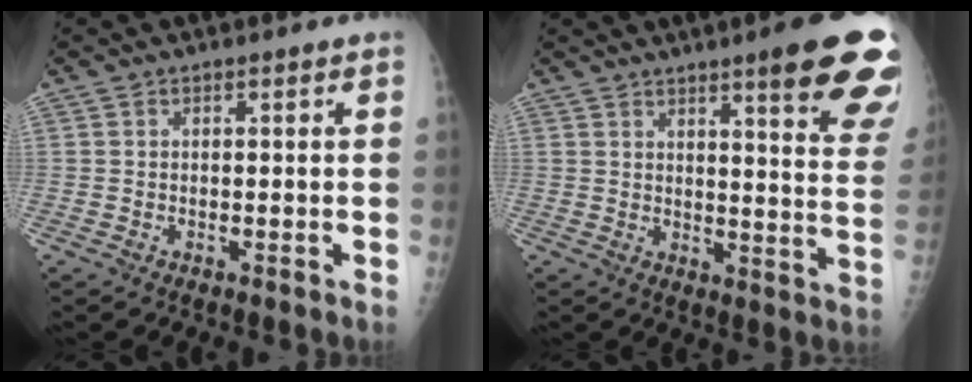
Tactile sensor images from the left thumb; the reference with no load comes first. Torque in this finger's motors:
{"motor_torque": [3.84, 1.16, 1.44, -0.79, 0.11]}